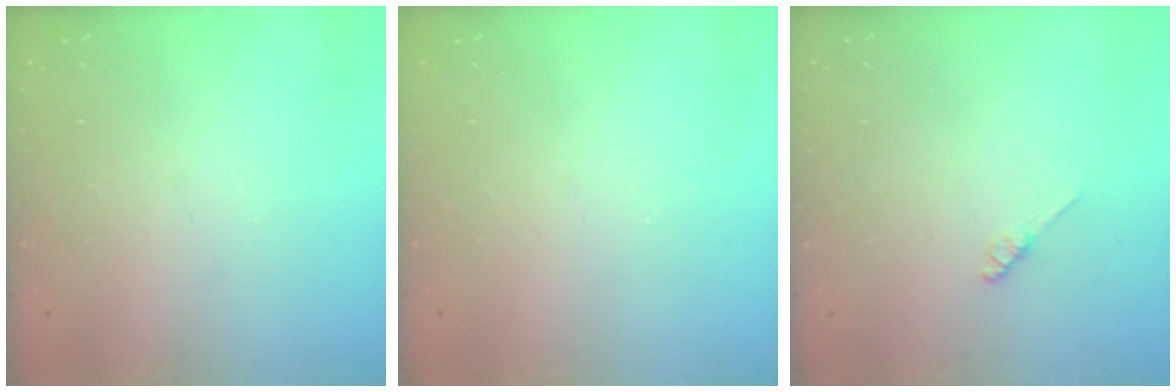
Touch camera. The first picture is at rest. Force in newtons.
{"total": 0.0}
{"total": 2.0, "press": 1.9, "slide": 0.3}